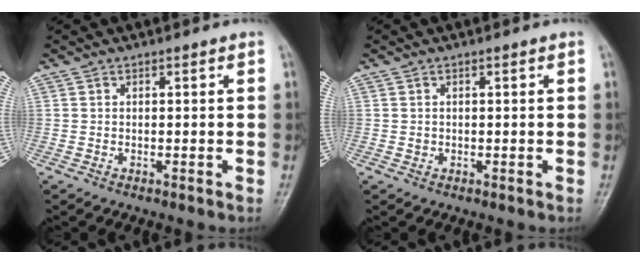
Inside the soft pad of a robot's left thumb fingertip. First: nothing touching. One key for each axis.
{"total": 0.8, "fx": 0.2, "fy": 0.6, "fz": 0.4, "tx": -0.001, "ty": 0.000, "tz": 0.006}